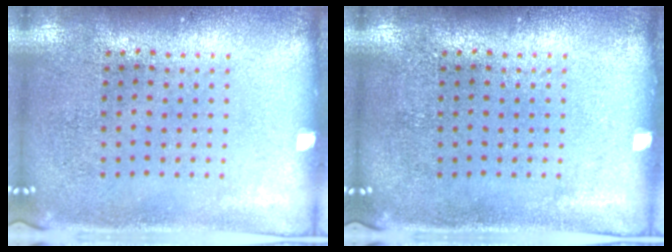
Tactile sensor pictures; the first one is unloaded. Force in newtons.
{"total": 0.0}